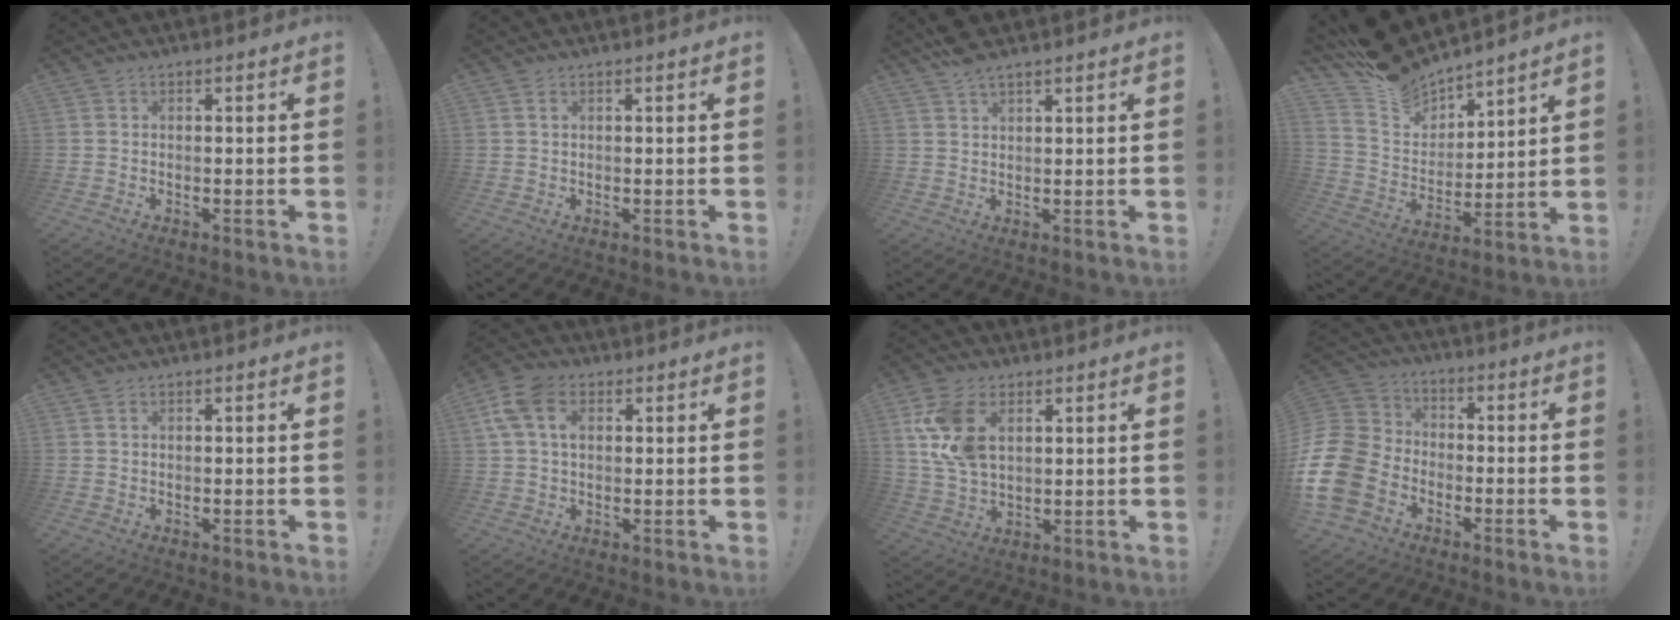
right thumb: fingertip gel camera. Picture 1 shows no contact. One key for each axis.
{"total": 1.1, "fx": 0.6, "fy": 0.4, "fz": 0.9, "tx": -0.011, "ty": -0.002, "tz": 0.008}
{"total": 4.4, "fx": 3.5, "fy": 1.3, "fz": 2.3, "tx": -0.040, "ty": -0.021, "tz": 0.065}
{"total": 12.5, "fx": 11.3, "fy": 4.9, "fz": 1.9, "tx": -0.065, "ty": -0.098, "tz": 0.208}
{"total": 0.9, "fx": 0.4, "fy": 0.4, "fz": 0.7, "tx": -0.015, "ty": 0.001, "tz": 0.008}
{"total": 9.8, "fx": 3.0, "fy": 6.5, "fz": 6.8, "tx": -0.142, "ty": 0.002, "tz": 0.056}
{"total": 13.4, "fx": 4.9, "fy": 8.5, "fz": 9.2, "tx": -0.180, "ty": -0.011, "tz": 0.093}
{"total": 16.3, "fx": -6.3, "fy": 12.3, "fz": 8.7, "tx": -0.176, "ty": 0.049, "tz": -0.106}